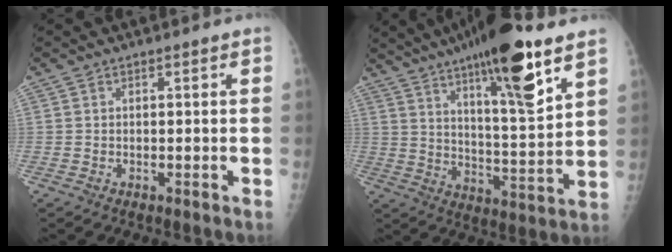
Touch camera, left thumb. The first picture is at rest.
{"total": 19.5, "force": [11.8, 3.8, 15.1], "torque": [-0.225, -0.058, 0.190]}